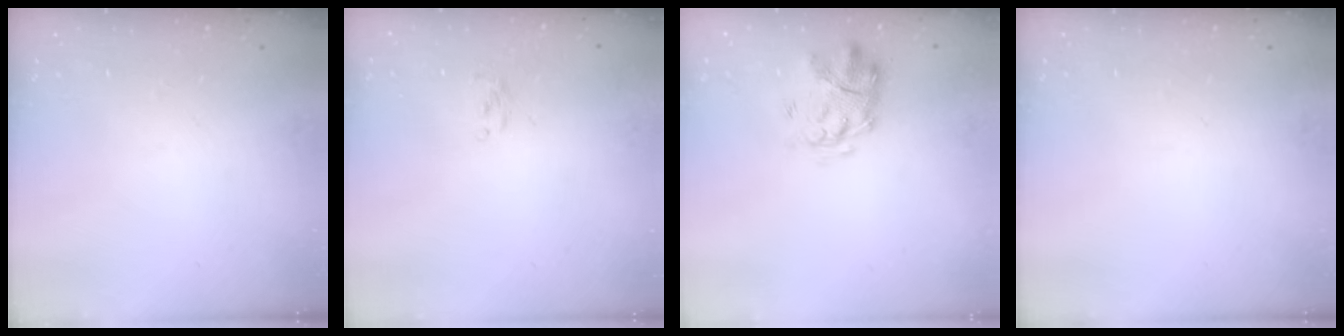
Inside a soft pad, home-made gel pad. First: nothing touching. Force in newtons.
{"total": 1.4, "press": 1.0, "slide": 0.9}
{"total": 3.9, "press": 3.5, "slide": 1.7}
{"total": 0.0}